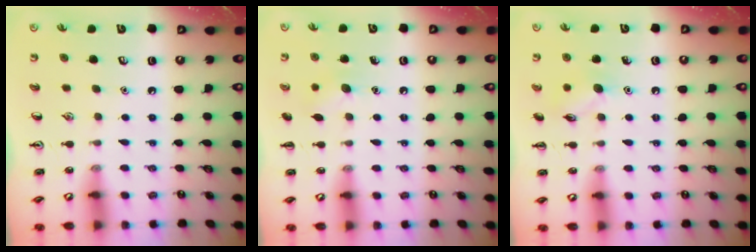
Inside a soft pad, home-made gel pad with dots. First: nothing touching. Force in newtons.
{"total": 7.4, "press": 7.1, "slide": 1.8}
{"total": 7.1, "press": 7.0, "slide": 0.9}